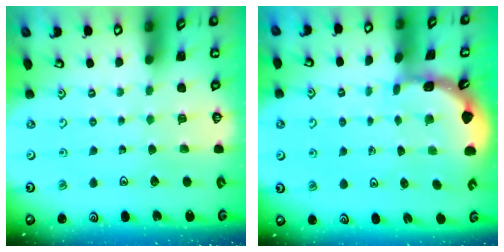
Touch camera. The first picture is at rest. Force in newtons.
{"total": 1.7, "press": 1.7, "slide": 0.1}